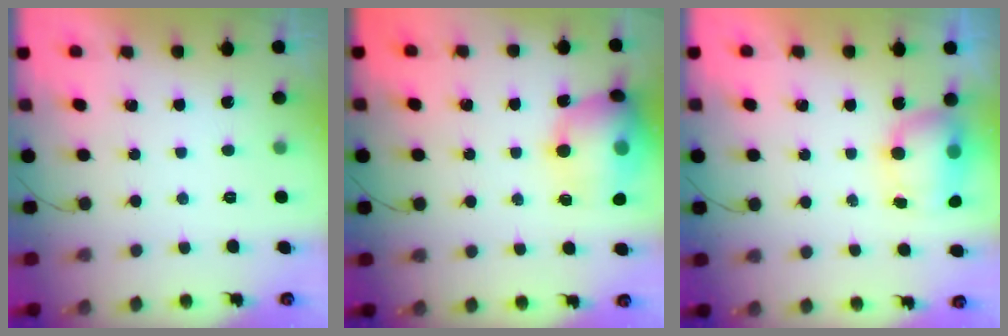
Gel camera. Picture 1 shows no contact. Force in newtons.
{"total": 15.2, "press": 15.0, "slide": 2.7}
{"total": 8.6, "press": 7.8, "slide": 3.7}